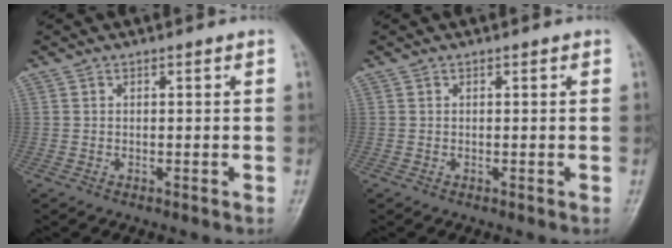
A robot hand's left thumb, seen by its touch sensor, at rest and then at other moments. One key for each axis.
{"total": 0.0}